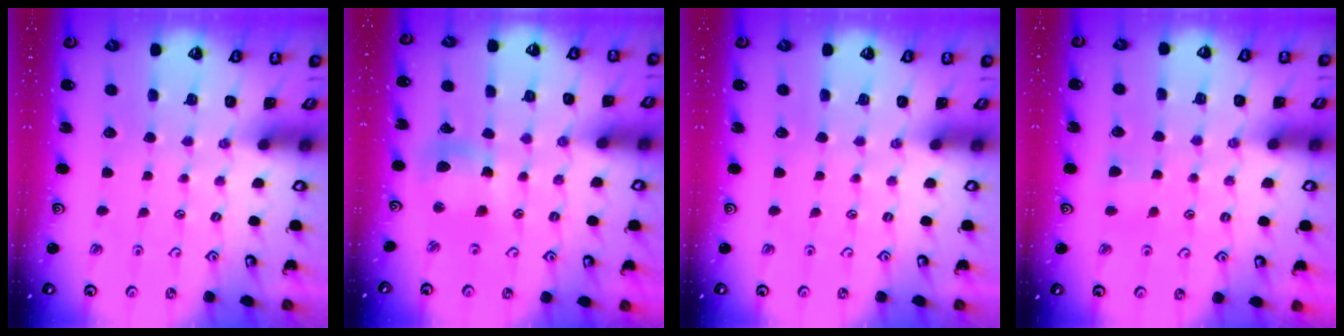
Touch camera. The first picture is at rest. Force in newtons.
{"total": 11.5, "press": 11.4, "slide": 1.7}
{"total": 0.0}
{"total": 3.8, "press": 3.7, "slide": 0.7}